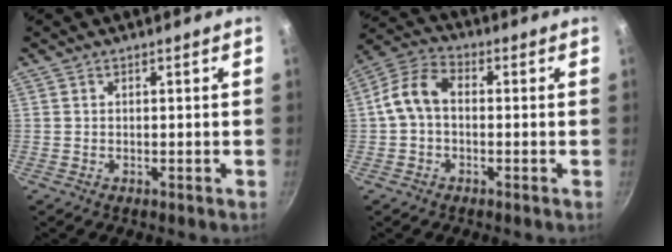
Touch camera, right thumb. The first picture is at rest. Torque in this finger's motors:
{"motor_torque": [-0.07, 0.08, 0.37, -0.32, 0.07]}